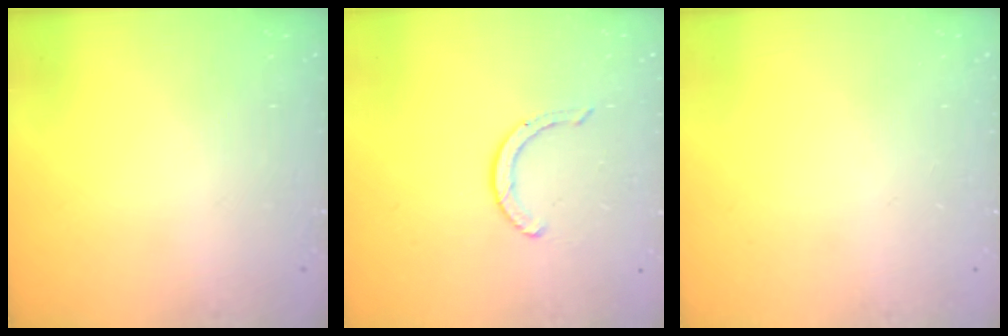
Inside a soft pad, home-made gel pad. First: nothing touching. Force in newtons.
{"total": 3.1, "press": 3.0, "slide": 0.3}
{"total": 0.0}